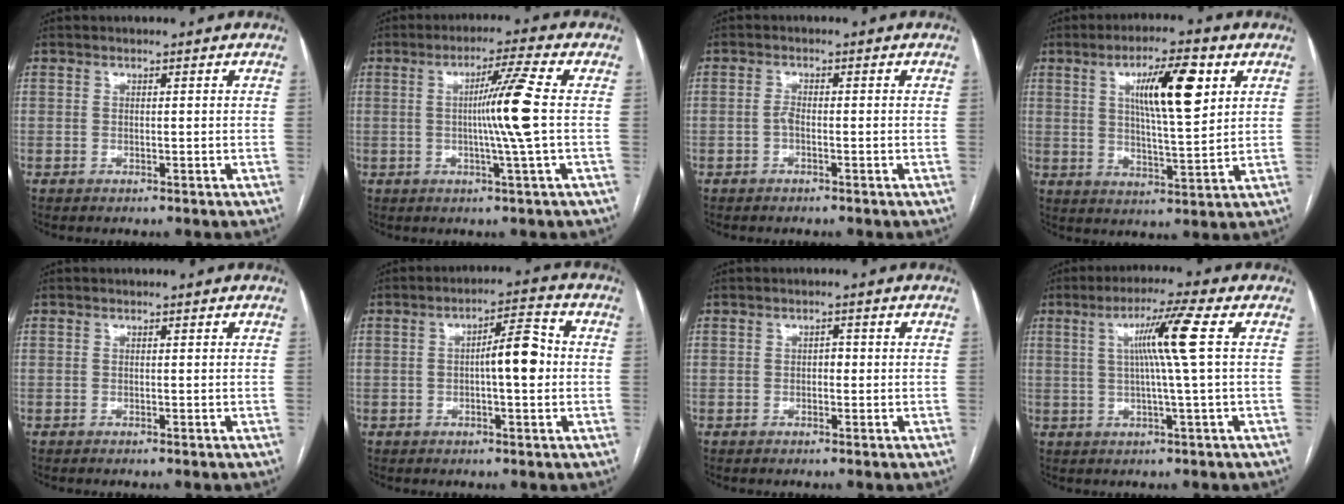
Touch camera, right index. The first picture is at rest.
{"total": 8.0, "force": [0.0, -2.0, 7.8], "torque": [-0.133, -0.001, 0.001]}
{"total": 1.2, "force": [-0.5, 0.4, 1.0], "torque": [-0.020, 0.003, -0.011]}
{"total": 11.3, "force": [4.1, 1.9, 10.3], "torque": [-0.171, 0.005, 0.067]}
{"total": 0.0}
{"total": 6.8, "force": [-0.2, 1.5, 6.6], "torque": [-0.101, 0.021, -0.004]}
{"total": 1.1, "force": [-0.2, 0.7, 0.9], "torque": [-0.007, 0.004, -0.005]}
{"total": 7.9, "force": [1.5, -1.8, 7.5], "torque": [-0.134, 0.007, 0.031]}